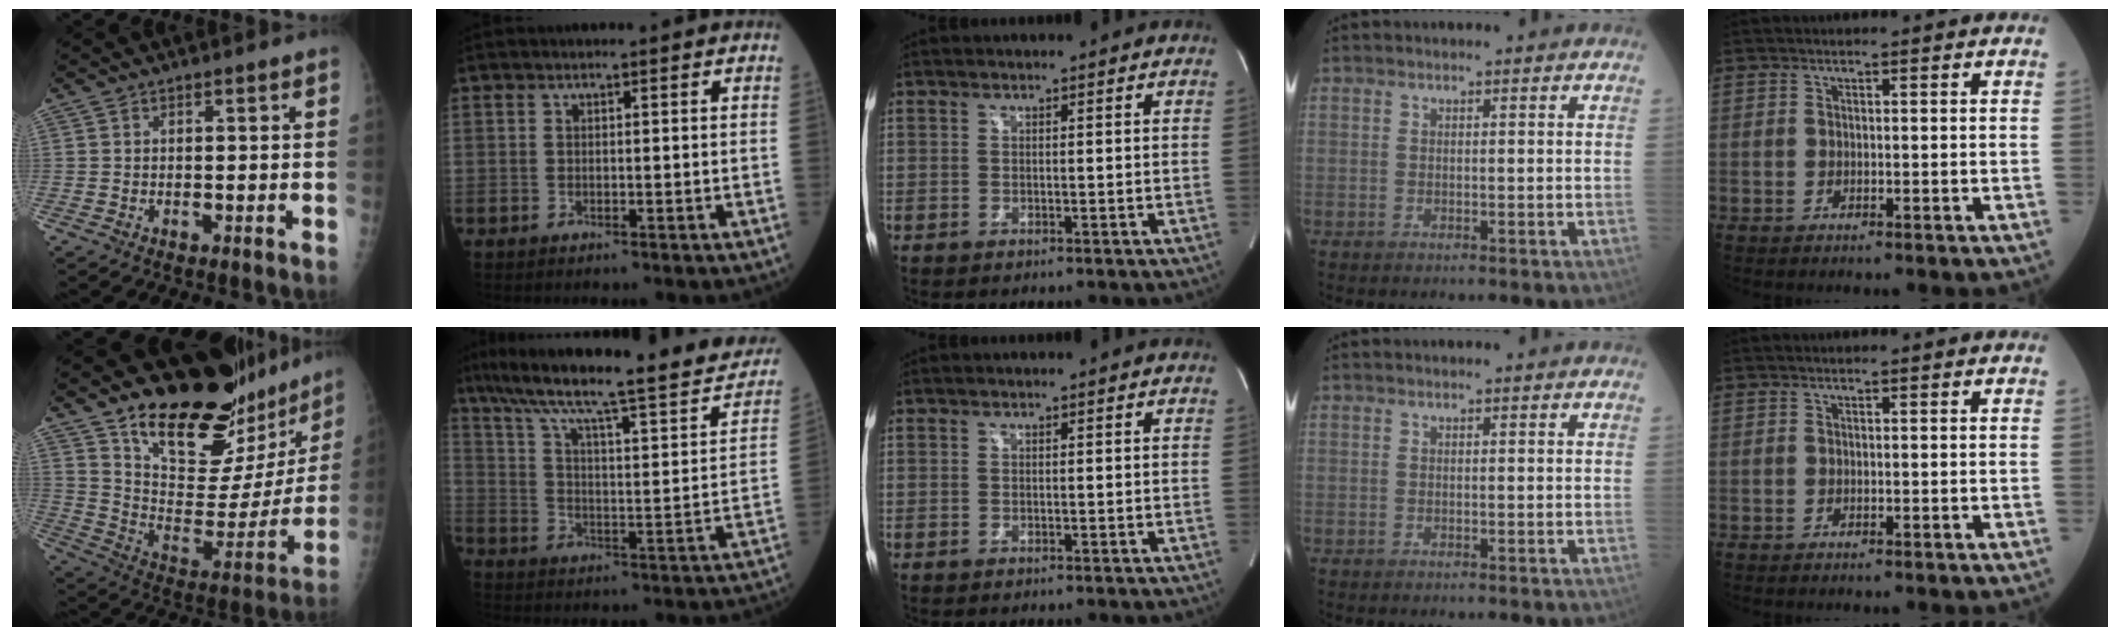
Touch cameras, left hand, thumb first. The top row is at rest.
{"thumb": {"total": 27.1, "force": [21.2, 10.9, 12.8], "torque": [-0.151, -0.120, 0.316]}, "index": {"total": 28.8, "force": [23.4, 3.6, 16.4], "torque": [-0.262, -0.007, 0.320]}}